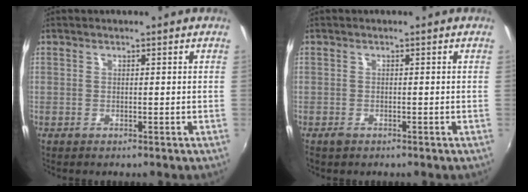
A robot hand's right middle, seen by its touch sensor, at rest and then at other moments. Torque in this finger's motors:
{"motor_torque": [0.12, -0.09, 0.00, 0.00]}